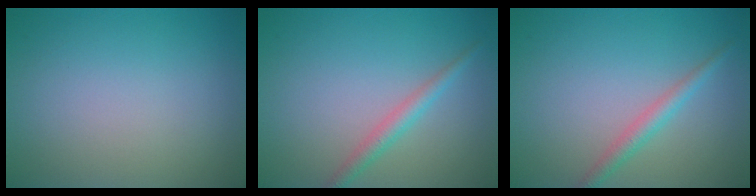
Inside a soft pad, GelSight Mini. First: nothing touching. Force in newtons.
{"total": 1.9, "press": 1.9, "slide": 0.0}
{"total": 1.9, "press": 1.9, "slide": 0.0}